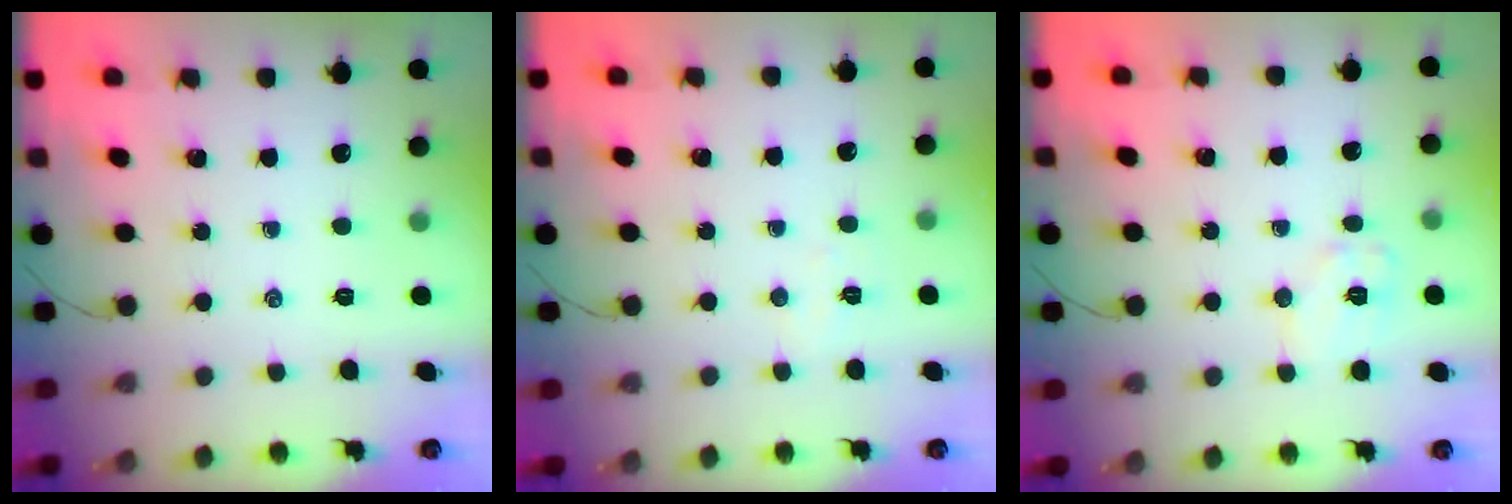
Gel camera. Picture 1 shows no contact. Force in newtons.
{"total": 4.0, "press": 3.9, "slide": 0.8}
{"total": 7.6, "press": 7.6, "slide": 0.6}